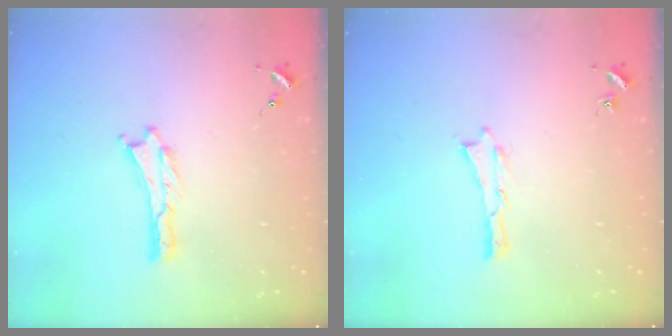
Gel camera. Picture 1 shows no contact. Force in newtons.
{"total": 0.0}